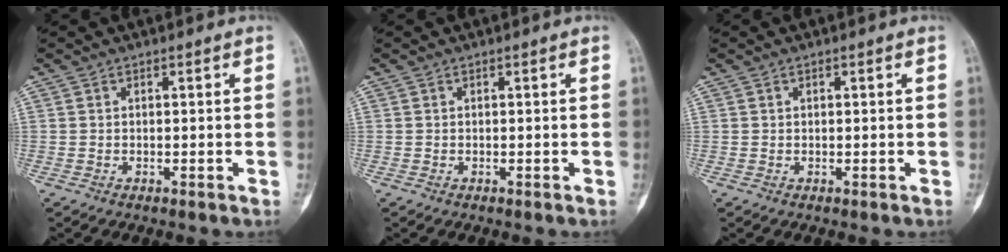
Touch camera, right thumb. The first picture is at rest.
{"total": 0.0}
{"total": 0.0}